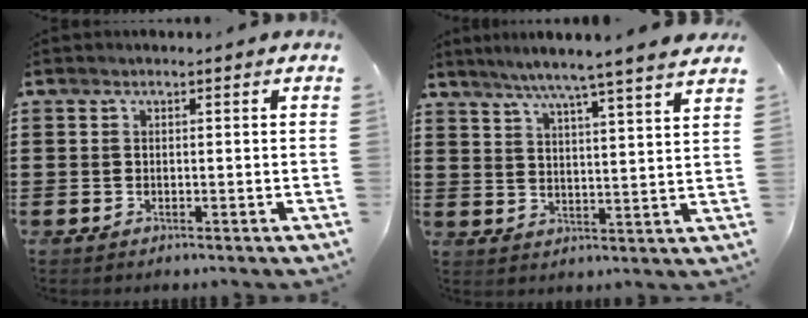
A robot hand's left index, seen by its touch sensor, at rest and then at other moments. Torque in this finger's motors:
{"motor_torque": [2.14, 0.00, 0.70, 0.17]}